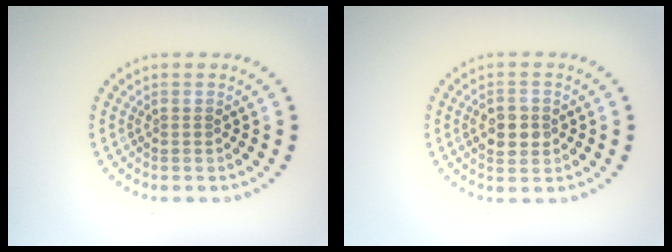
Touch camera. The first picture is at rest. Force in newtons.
{"total": 3.2, "press": 3.2, "slide": 0.2}